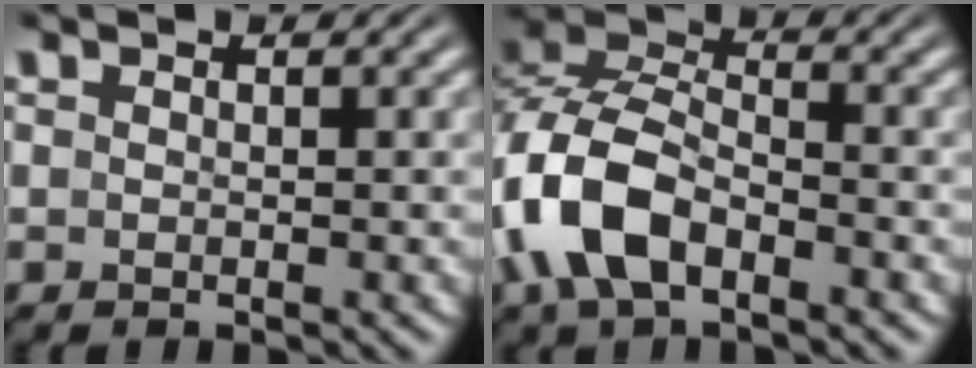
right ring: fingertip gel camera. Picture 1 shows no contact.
{"total": 8.0, "force": [-1.8, 5.7, 5.2], "torque": [-0.138, -0.022, -0.028]}